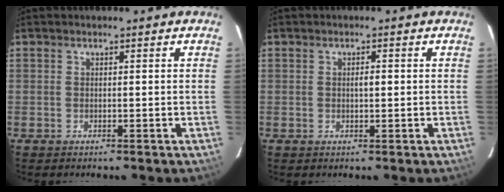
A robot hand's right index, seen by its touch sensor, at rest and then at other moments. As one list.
[{"total": 1.3, "force": [0.1, 0.4, 1.2], "torque": [-0.022, 0.002, 0.002]}]